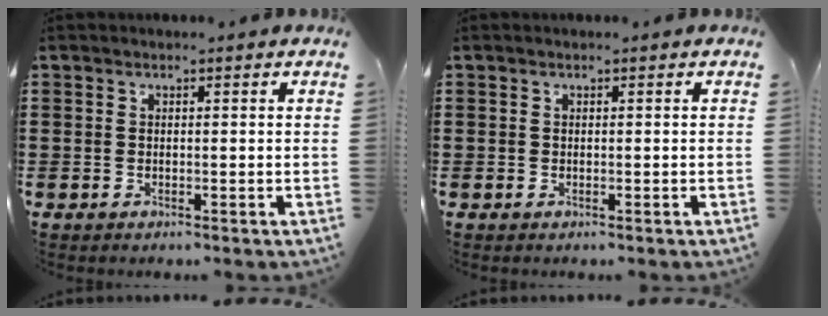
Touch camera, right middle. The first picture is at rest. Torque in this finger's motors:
{"motor_torque": [-1.09, 0.91, -0.02, -0.01]}